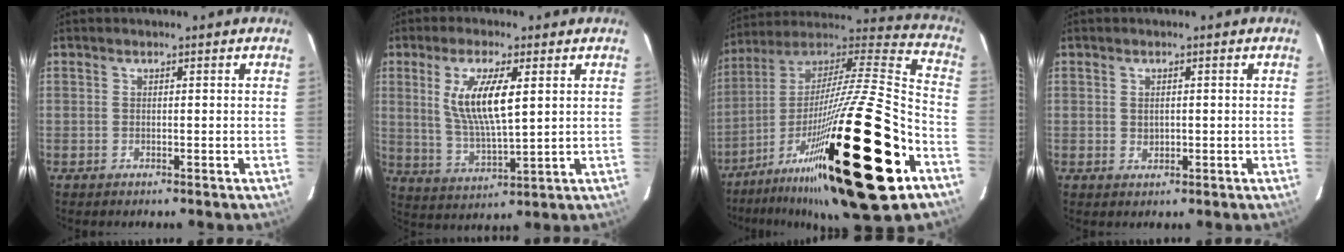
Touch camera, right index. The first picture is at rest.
{"total": 10.8, "force": [3.0, 2.7, 10.0], "torque": [-0.191, -0.005, 0.066]}
{"total": 38.5, "force": [-19.3, 6.0, 32.8], "torque": [-0.543, -0.042, -0.336]}
{"total": 1.8, "force": [0.1, 1.4, 1.1], "torque": [-0.014, 0.000, 0.004]}